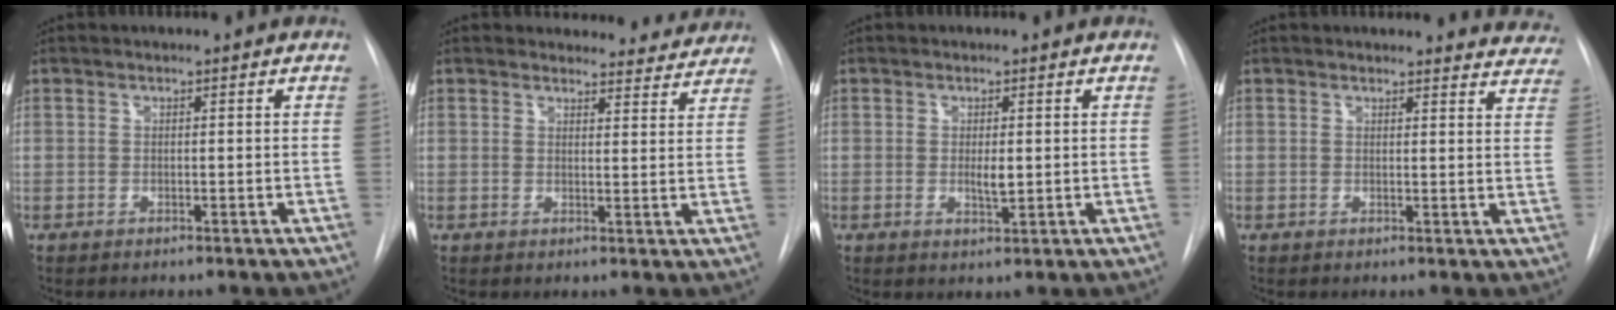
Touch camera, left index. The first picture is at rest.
{"total": 8.2, "force": [7.8, 2.6, -0.2], "torque": [0.043, -0.020, 0.062]}
{"total": 2.1, "force": [-0.7, 0.5, 2.0], "torque": [-0.034, -0.011, -0.008]}
{"total": 8.0, "force": [7.7, 1.9, 0.3], "torque": [0.035, -0.037, 0.045]}